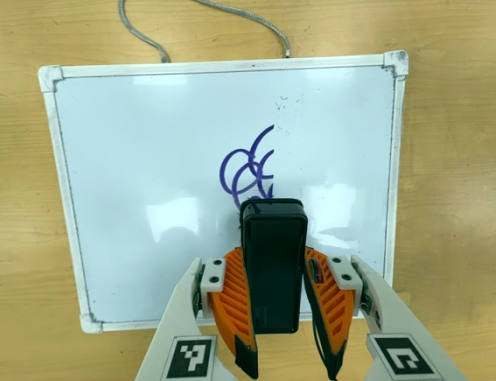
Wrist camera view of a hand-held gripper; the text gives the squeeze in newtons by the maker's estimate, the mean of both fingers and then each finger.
{"total": 5.9, "left": 4.8, "right": 7.1}